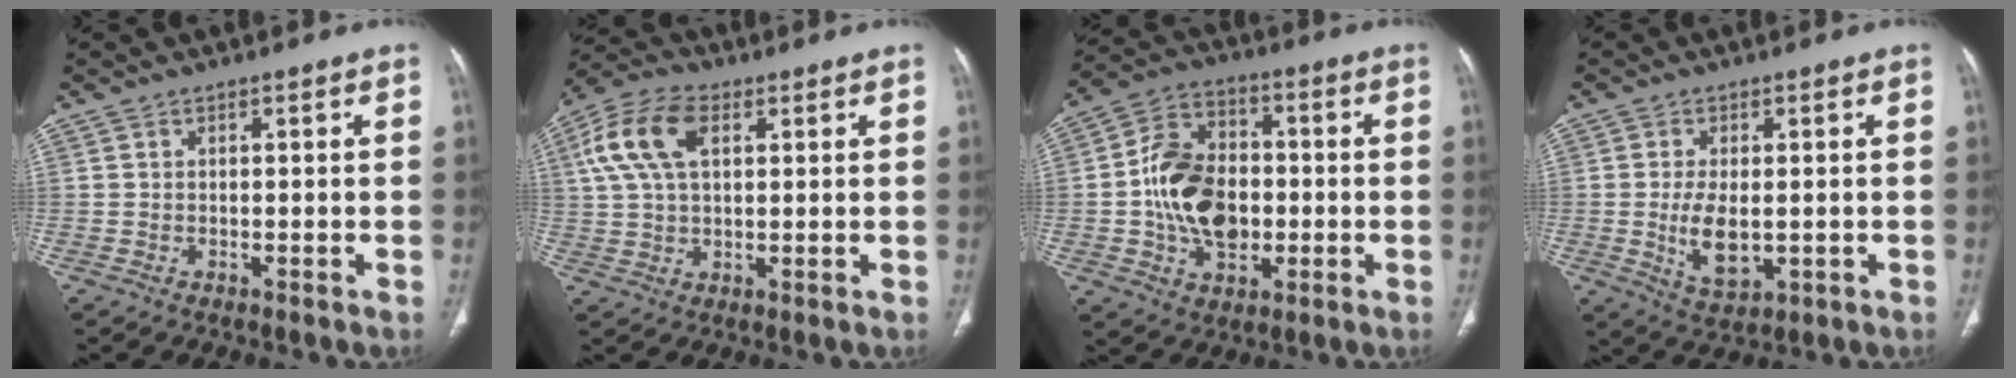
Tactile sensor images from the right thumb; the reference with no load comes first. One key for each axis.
{"total": 11.9, "fx": 3.9, "fy": 6.9, "fz": 8.9, "tx": -0.183, "ty": 0.018, "tz": 0.070}
{"total": 15.3, "fx": -1.5, "fy": 10.8, "fz": 10.8, "tx": -0.168, "ty": 0.024, "tz": -0.024}
{"total": 7.2, "fx": -0.6, "fy": 3.8, "fz": 6.1, "tx": -0.111, "ty": -0.013, "tz": 0.001}